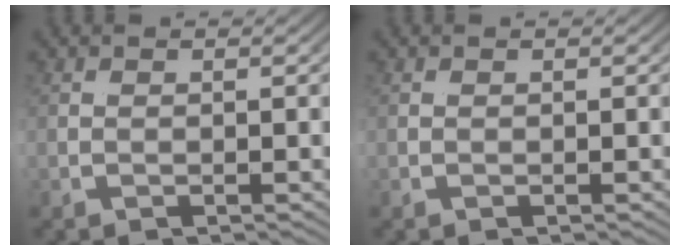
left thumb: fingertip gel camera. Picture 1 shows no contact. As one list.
[{"total": 0.0}]